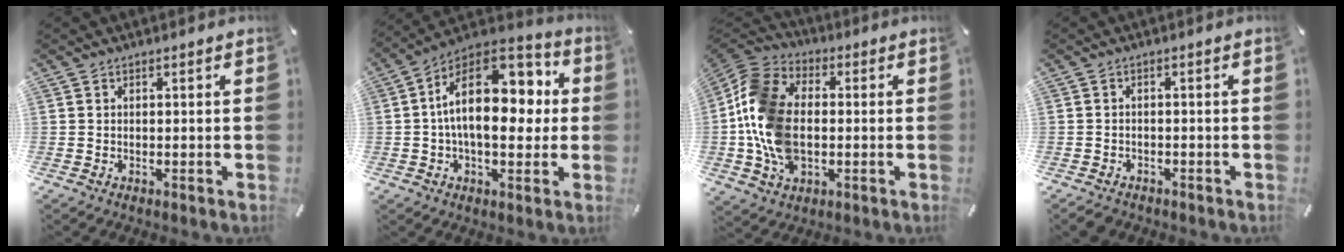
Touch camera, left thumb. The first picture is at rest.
{"total": 19.9, "force": [2.8, 11.9, 15.7], "torque": [-0.245, -0.009, 0.047]}
{"total": 16.5, "force": [-2.1, 11.5, 11.6], "torque": [-0.274, 0.009, -0.041]}
{"total": 2.2, "force": [-2.0, 0.9, 0.5], "torque": [-0.014, 0.009, -0.042]}